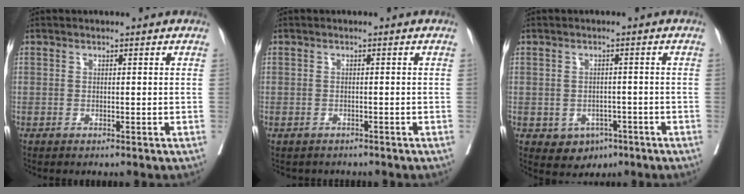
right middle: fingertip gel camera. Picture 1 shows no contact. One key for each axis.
{"total": 2.2, "fx": -1.8, "fy": 1.1, "fz": 0.3, "tx": -0.011, "ty": -0.001, "tz": -0.025}
{"total": 4.2, "fx": -1.9, "fy": 3.4, "fz": 1.6, "tx": -0.016, "ty": 0.005, "tz": -0.016}